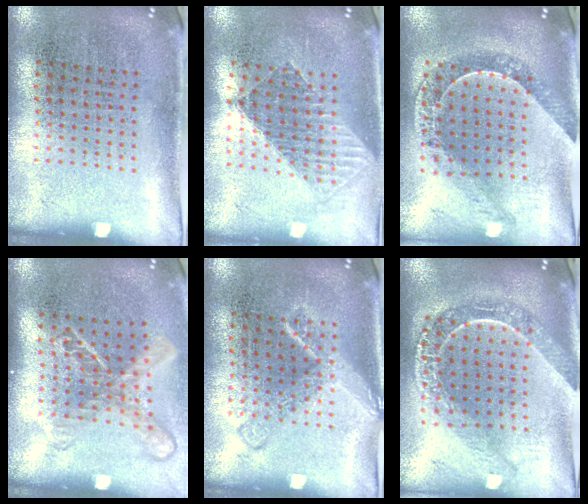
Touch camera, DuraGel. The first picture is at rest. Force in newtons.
{"total": 1.5, "press": 1.3, "slide": 0.8}
{"total": 1.2, "press": 1.2, "slide": 0.3}
{"total": 1.8, "press": 1.3, "slide": 1.2}
{"total": 2.0, "press": 2.0, "slide": 0.4}
{"total": 2.2, "press": 1.9, "slide": 1.1}